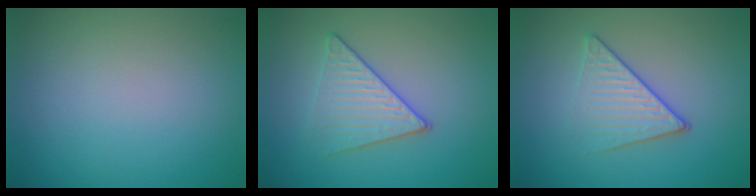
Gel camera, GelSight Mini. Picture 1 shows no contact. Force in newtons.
{"total": 3.3, "press": 3.1, "slide": 1.1}
{"total": 3.8, "press": 2.8, "slide": 2.5}